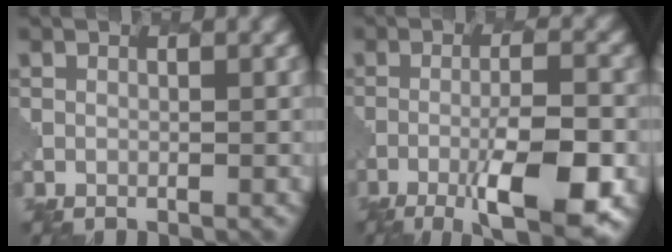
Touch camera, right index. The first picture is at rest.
{"total": 8.2, "force": [-4.0, 2.0, 6.9], "torque": [-0.114, -0.002, -0.063]}